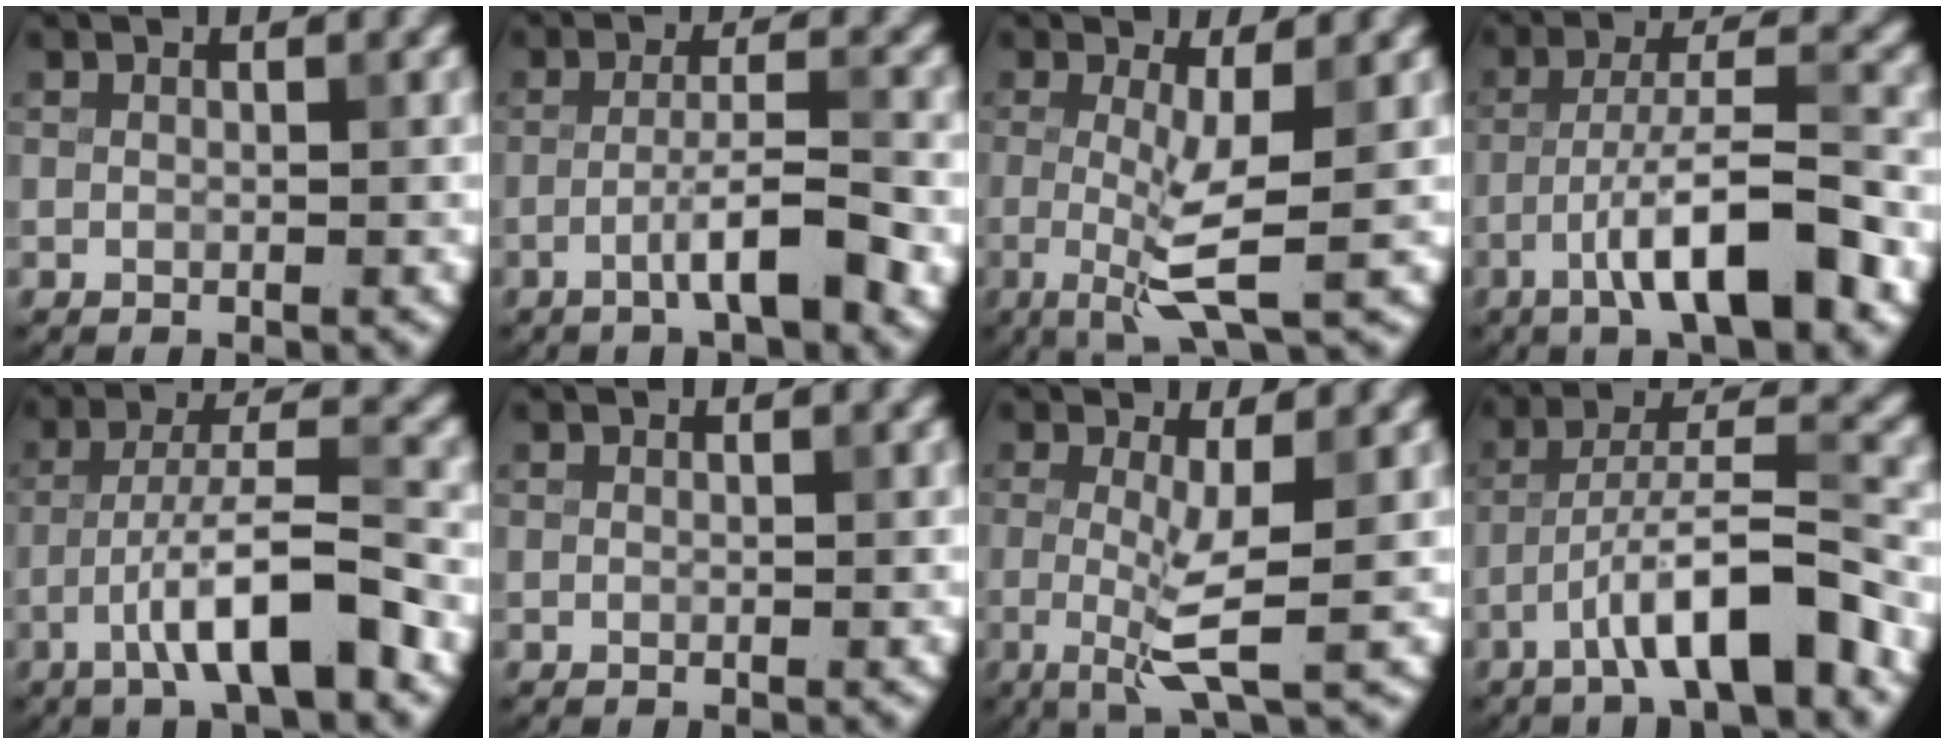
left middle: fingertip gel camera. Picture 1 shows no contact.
{"total": 5.0, "force": [-2.1, 0.7, 4.4], "torque": [-0.074, 0.009, -0.038]}
{"total": 4.9, "force": [-0.5, 0.9, 4.8], "torque": [-0.092, -0.012, -0.012]}
{"total": 8.6, "force": [-4.1, 1.7, 7.3], "torque": [-0.117, 0.015, -0.071]}
{"total": 7.5, "force": [-3.6, 1.3, 6.5], "torque": [-0.109, 0.015, -0.064]}
{"total": 0.0}
{"total": 4.4, "force": [-0.4, 0.7, 4.3], "torque": [-0.087, -0.013, -0.011]}
{"total": 7.9, "force": [-4.4, 1.4, 6.4], "torque": [-0.106, 0.021, -0.072]}